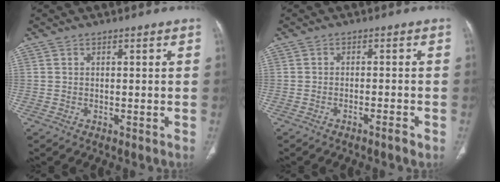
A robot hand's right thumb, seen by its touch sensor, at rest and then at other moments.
{"total": 1.9, "force": [-1.4, 0.2, 1.3], "torque": [-0.030, 0.006, -0.023]}